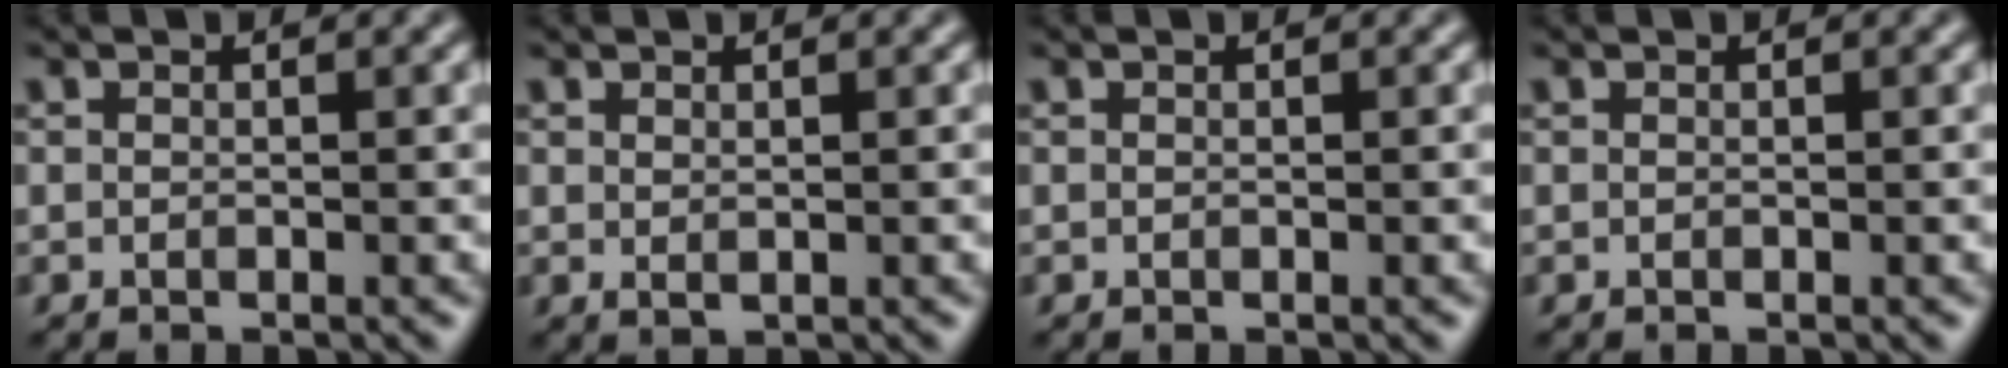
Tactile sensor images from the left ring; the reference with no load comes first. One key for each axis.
{"total": 0.5, "fx": 0.3, "fy": 0.3, "fz": 0.4, "tx": -0.009, "ty": 0.000, "tz": 0.009}
{"total": 0.0}
{"total": 0.0}